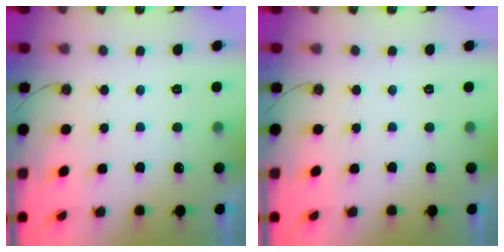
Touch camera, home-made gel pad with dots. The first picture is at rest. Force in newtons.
{"total": 0.0}